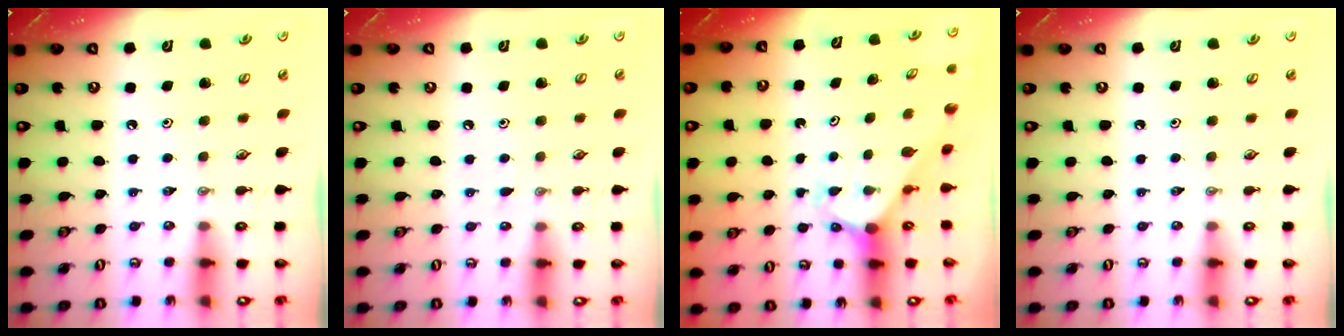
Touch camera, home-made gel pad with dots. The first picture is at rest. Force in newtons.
{"total": 2.4, "press": 2.4, "slide": 0.4}
{"total": 2.8, "press": 2.8, "slide": 0.2}
{"total": 0.0}